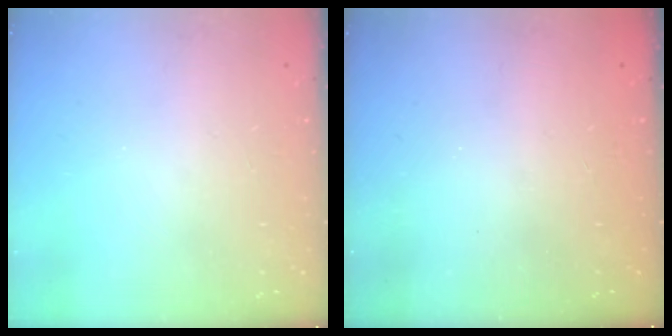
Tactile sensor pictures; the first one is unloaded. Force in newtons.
{"total": 2.4, "press": 2.3, "slide": 0.8}